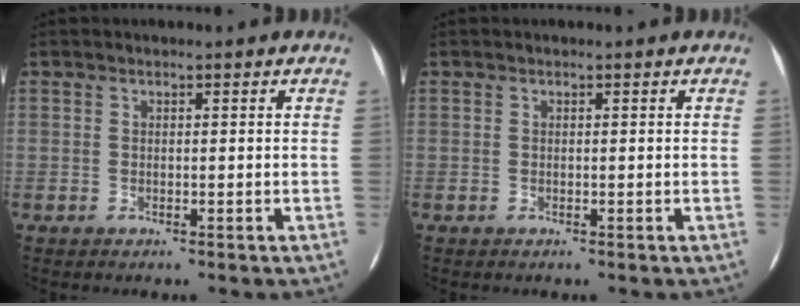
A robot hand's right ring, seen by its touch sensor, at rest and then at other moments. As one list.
[{"total": 0.0}]